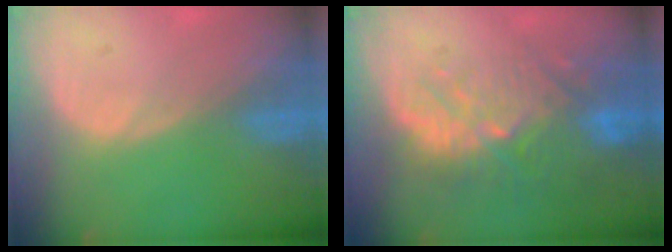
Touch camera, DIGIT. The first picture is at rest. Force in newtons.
{"total": 11.0, "press": 9.6, "slide": 5.3}